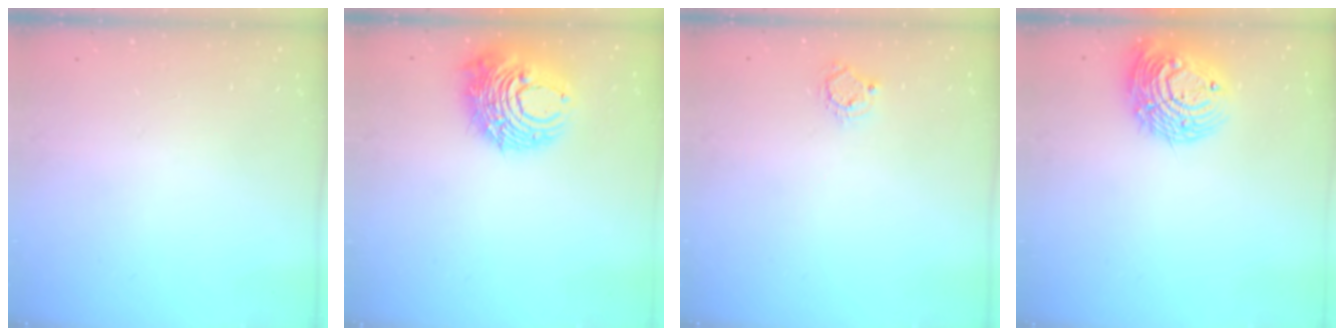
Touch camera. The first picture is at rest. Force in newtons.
{"total": 12.7, "press": 12.6, "slide": 1.0}
{"total": 6.0, "press": 6.0, "slide": 0.5}
{"total": 14.1, "press": 14.1, "slide": 1.3}